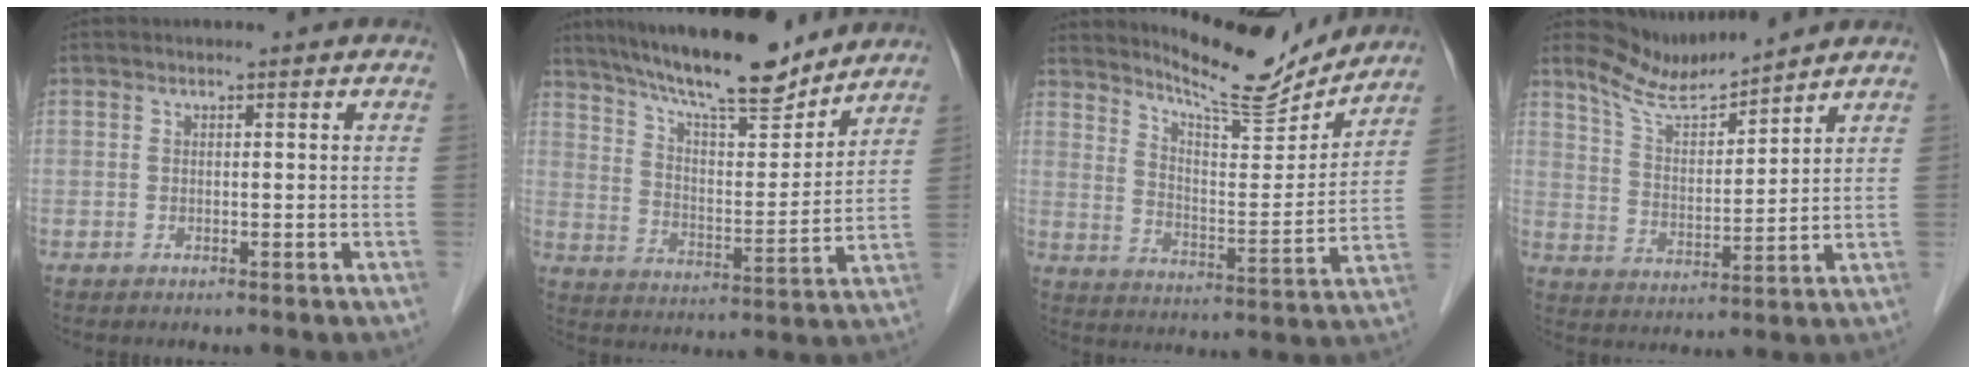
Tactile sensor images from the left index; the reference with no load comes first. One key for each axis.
{"total": 16.3, "fx": 14.3, "fy": 2.4, "fz": 7.6, "tx": -0.129, "ty": 0.004, "tz": 0.232}
{"total": 13.4, "fx": 12.9, "fy": 1.1, "fz": 3.5, "tx": -0.064, "ty": -0.021, "tz": 0.196}
{"total": 7.3, "fx": 7.2, "fy": 0.0, "fz": 1.3, "tx": -0.040, "ty": -0.002, "tz": 0.145}